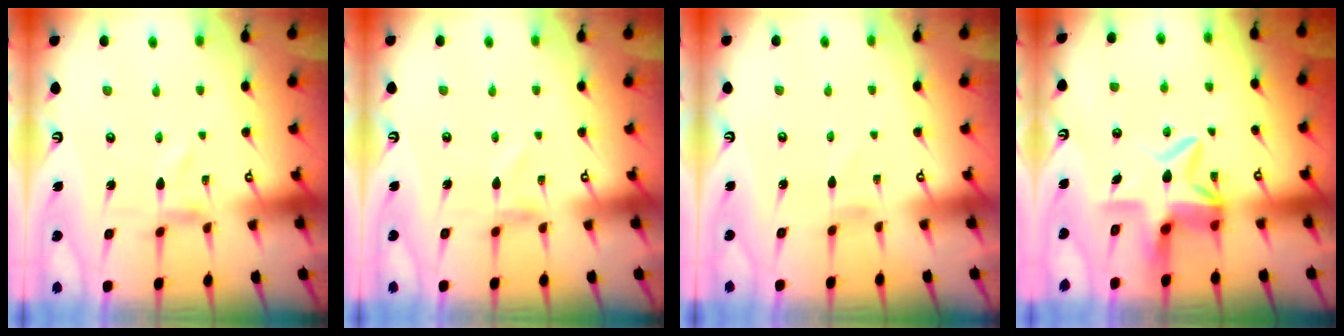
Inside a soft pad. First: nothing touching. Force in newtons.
{"total": 0.7, "press": 0.7, "slide": 0.1}
{"total": 1.1, "press": 1.1, "slide": 0.1}
{"total": 9.0, "press": 8.8, "slide": 2.1}